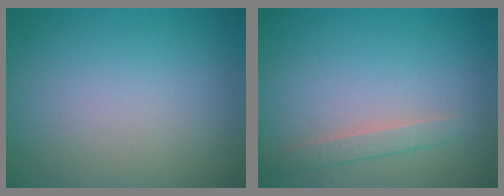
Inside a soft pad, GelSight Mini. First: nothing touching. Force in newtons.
{"total": 1.6, "press": 1.6, "slide": 0.2}